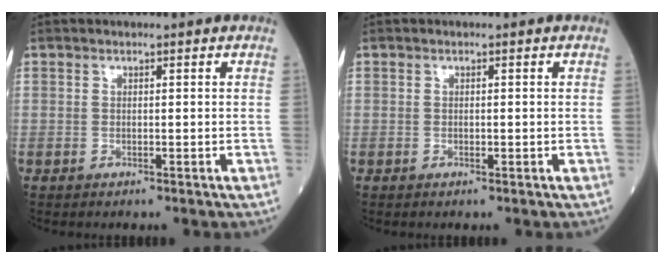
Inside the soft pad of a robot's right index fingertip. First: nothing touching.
{"total": 0.5, "force": [-0.1, 0.1, 0.5], "torque": [-0.011, -0.002, 0.000]}